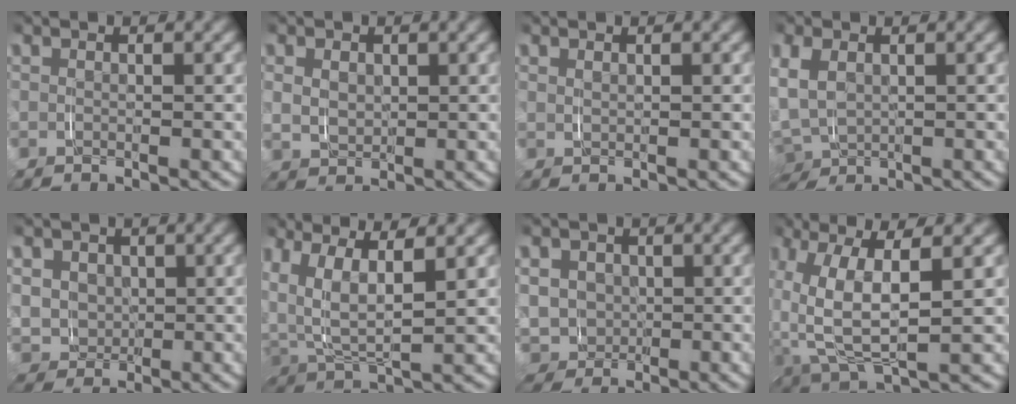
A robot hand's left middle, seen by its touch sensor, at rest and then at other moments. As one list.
[{"total": 0.9, "force": [0.5, 0.7, -0.4], "torque": [0.008, -0.009, 0.015]}, {"total": 0.7, "force": [0.5, -0.4, -0.3], "torque": [0.005, -0.001, 0.010]}, {"total": 5.1, "force": [-1.0, 4.7, 1.7], "torque": [-0.055, -0.023, -0.012]}, {"total": 6.0, "force": [-0.4, 5.9, 1.0], "torque": [-0.035, -0.033, -0.001]}, {"total": 4.8, "force": [2.5, 3.3, 2.4], "torque": [-0.061, -0.001, 0.030]}, {"total": 6.3, "force": [-0.9, 6.1, 1.3], "torque": [-0.038, -0.040, -0.005]}, {"total": 5.5, "force": [1.3, 3.0, 4.4], "torque": [-0.080, 0.003, 0.017]}]